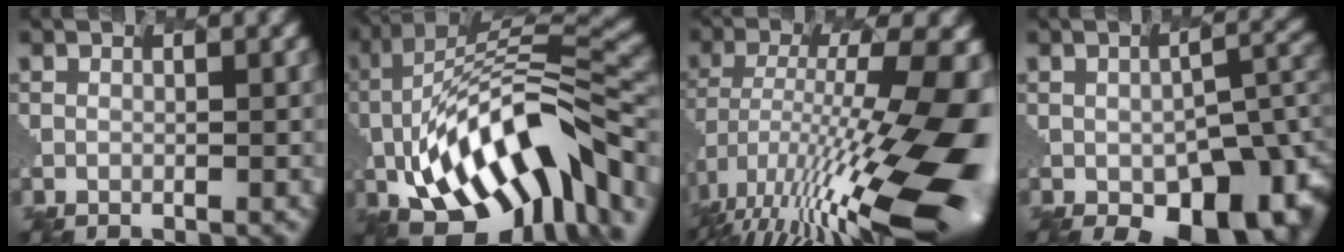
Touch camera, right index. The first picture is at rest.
{"total": 14.4, "force": [-3.6, 7.1, 12.0], "torque": [-0.215, 0.018, -0.058]}
{"total": 15.4, "force": [-4.5, 4.4, 14.0], "torque": [-0.260, 0.004, -0.067]}
{"total": 12.2, "force": [-6.7, 5.9, 8.3], "torque": [-0.090, -0.021, -0.080]}